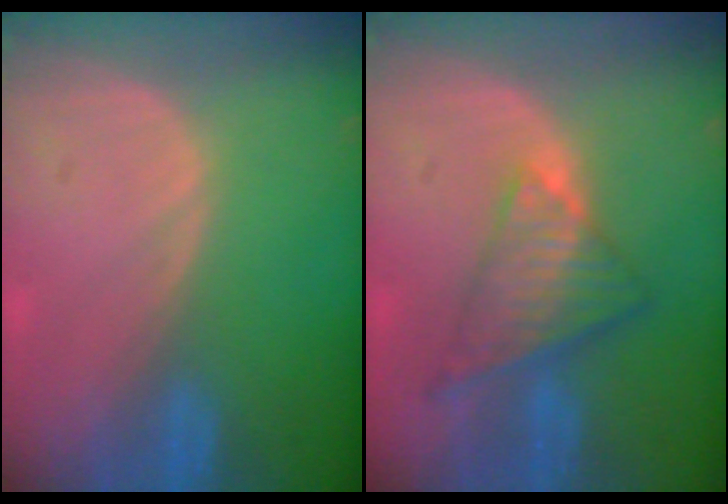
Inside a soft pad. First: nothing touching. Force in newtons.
{"total": 7.7, "press": 6.4, "slide": 4.3}